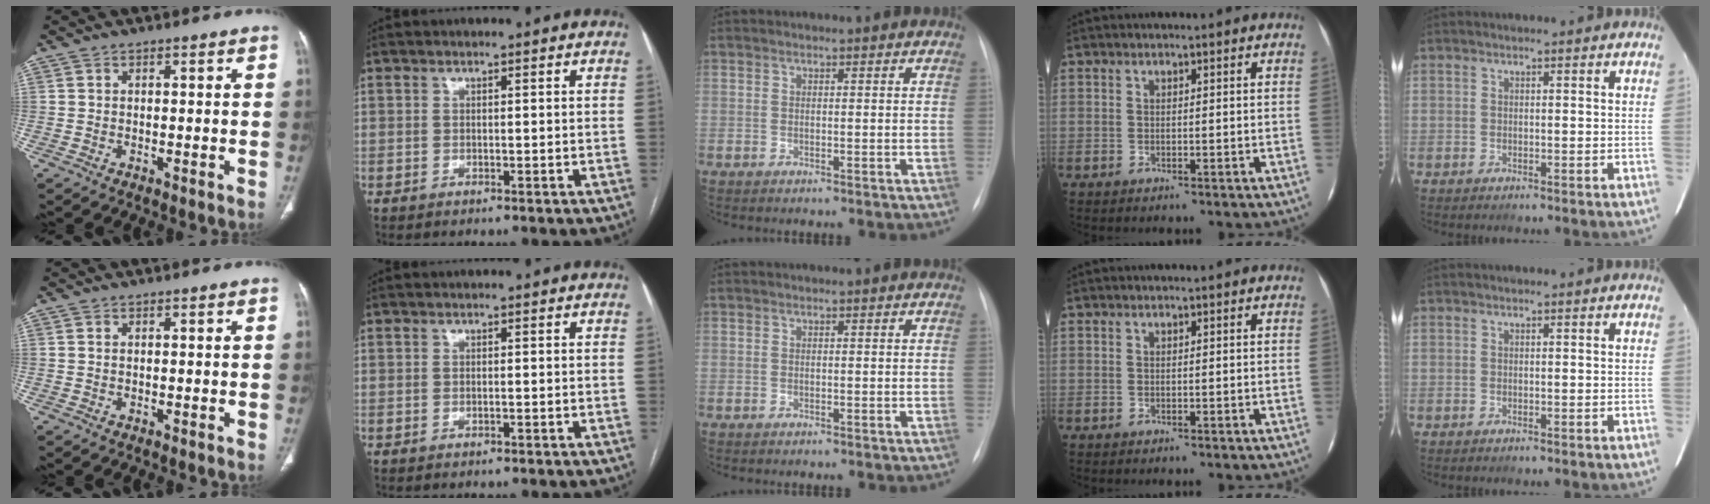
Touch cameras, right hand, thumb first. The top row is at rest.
{}